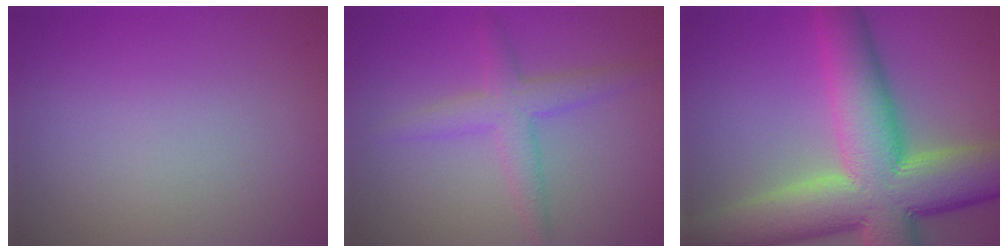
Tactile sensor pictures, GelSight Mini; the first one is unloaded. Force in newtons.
{"total": 2.9, "press": 2.9, "slide": 0.2}
{"total": 13.7, "press": 13.7, "slide": 0.8}